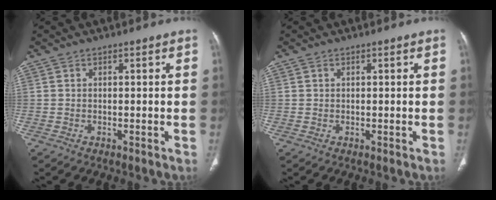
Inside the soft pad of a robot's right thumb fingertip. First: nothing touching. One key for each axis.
{"total": 0.0}